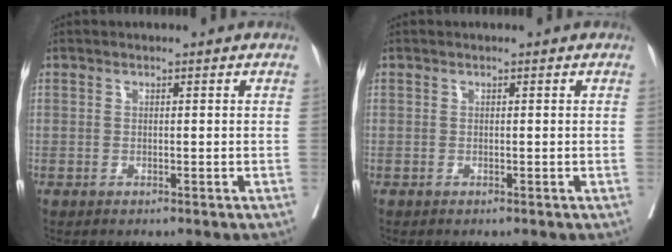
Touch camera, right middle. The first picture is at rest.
{"total": 0.0}